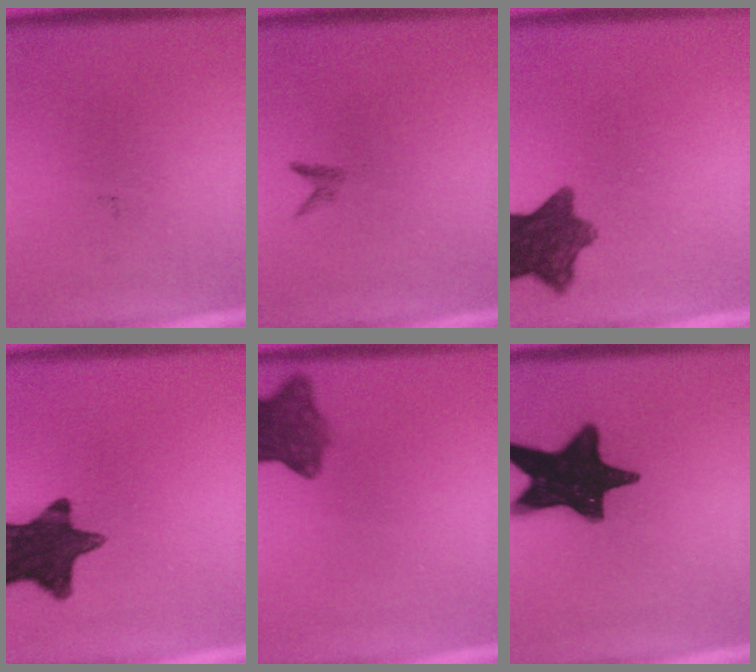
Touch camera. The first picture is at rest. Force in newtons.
{"total": 0.8}
{"total": 10.0}
{"total": 14.0}
{"total": 7.6}
{"total": 18.1}